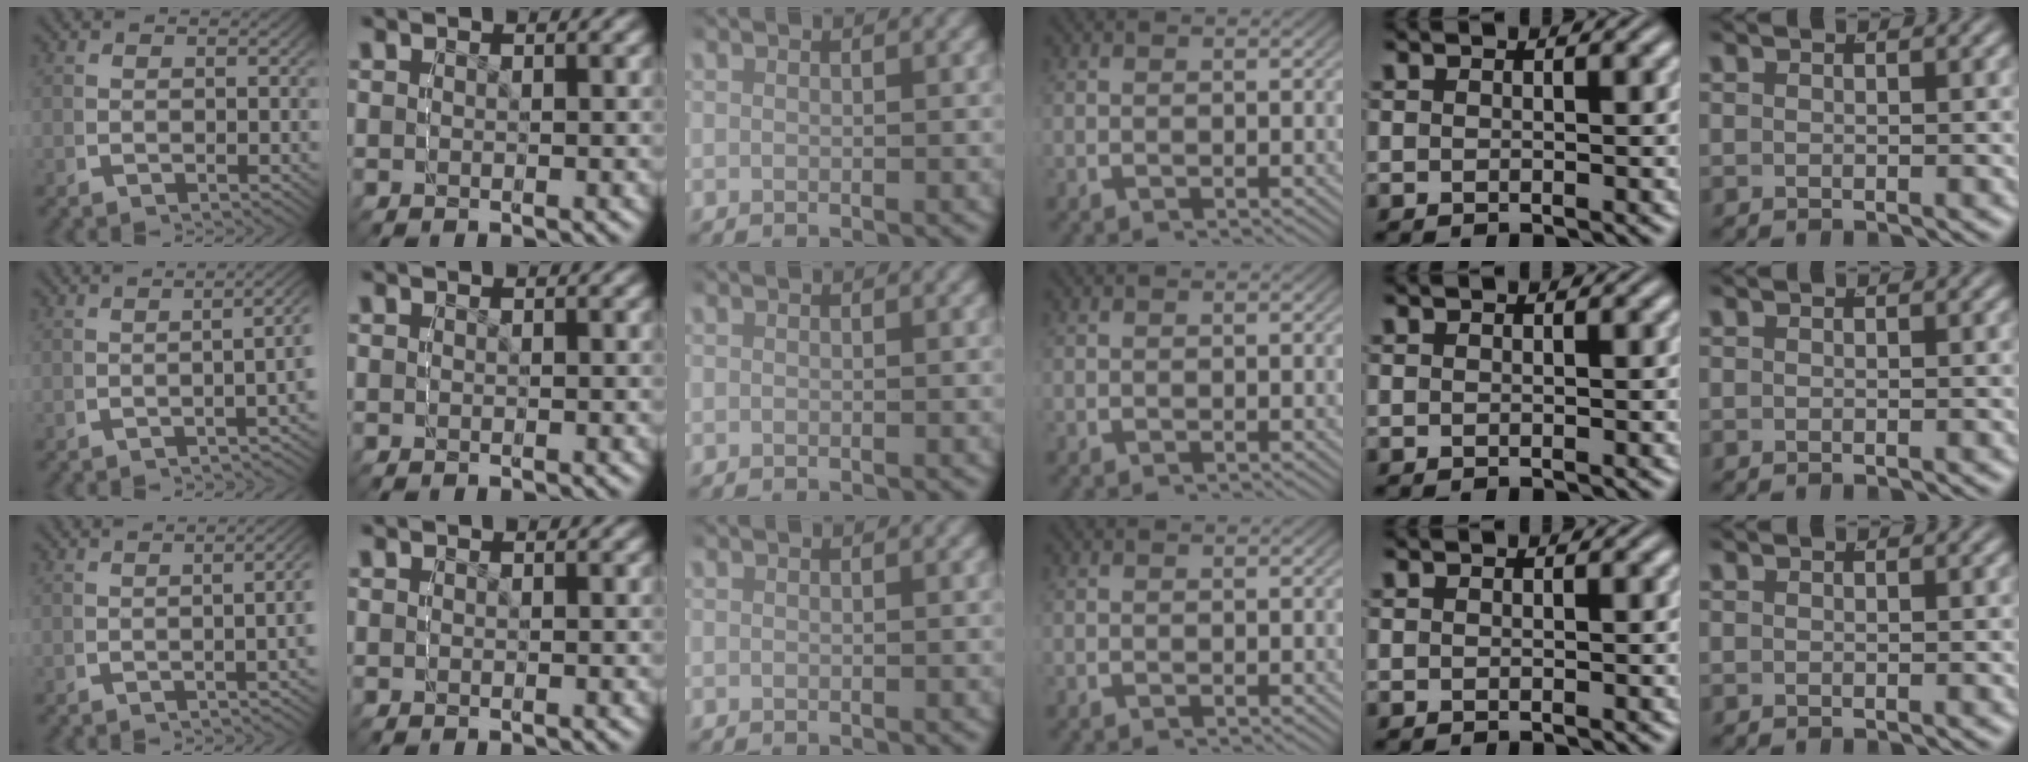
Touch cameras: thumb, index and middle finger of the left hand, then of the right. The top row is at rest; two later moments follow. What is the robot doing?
{"motion": "grasp_and_lifting", "object": "bottle"}